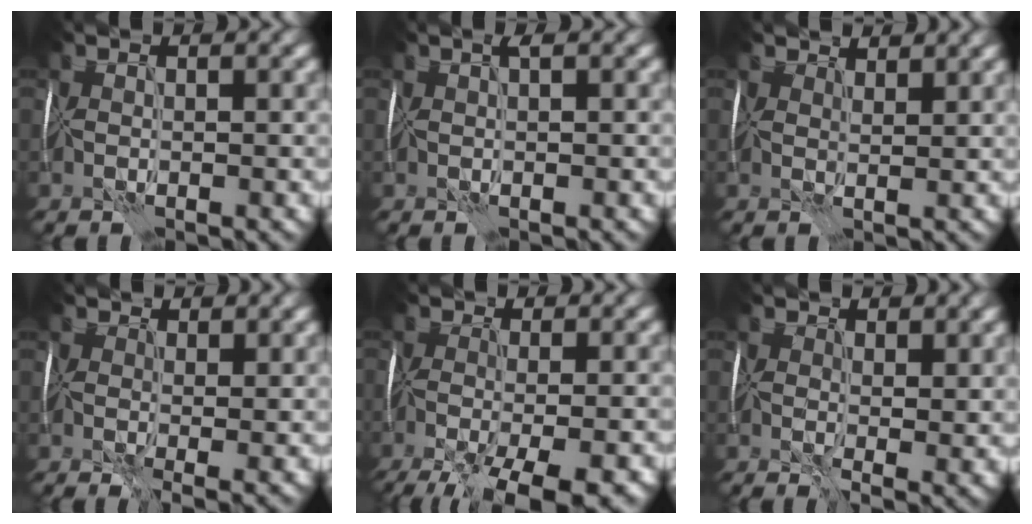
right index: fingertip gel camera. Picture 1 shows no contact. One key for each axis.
{"total": 0.8, "fx": 0.5, "fy": 0.0, "fz": 0.7, "tx": -0.012, "ty": 0.005, "tz": 0.006}
{"total": 3.4, "fx": 3.0, "fy": 1.4, "fz": 1.0, "tx": -0.026, "ty": 0.013, "tz": 0.032}
{"total": 4.3, "fx": 1.7, "fy": 2.3, "fz": 3.2, "tx": -0.054, "ty": 0.006, "tz": 0.021}
{"total": 11.7, "fx": -7.3, "fy": 4.7, "fz": 7.8, "tx": -0.129, "ty": -0.027, "tz": -0.080}
{"total": 5.3, "fx": 2.1, "fy": 3.1, "fz": 3.8, "tx": -0.054, "ty": 0.003, "tz": 0.032}